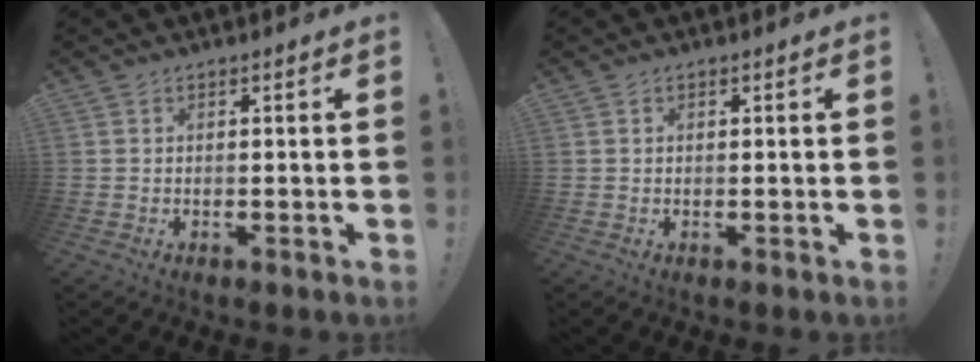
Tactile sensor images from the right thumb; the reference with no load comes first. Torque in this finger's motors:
{"motor_torque": [-0.01, -0.63, -0.05, 0.15, 0.07]}